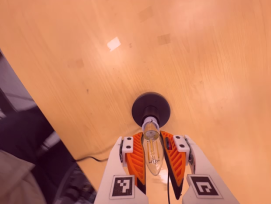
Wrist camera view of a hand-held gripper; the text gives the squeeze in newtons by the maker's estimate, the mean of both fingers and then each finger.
{"total": 18.8, "left": 18.6, "right": 19.1}